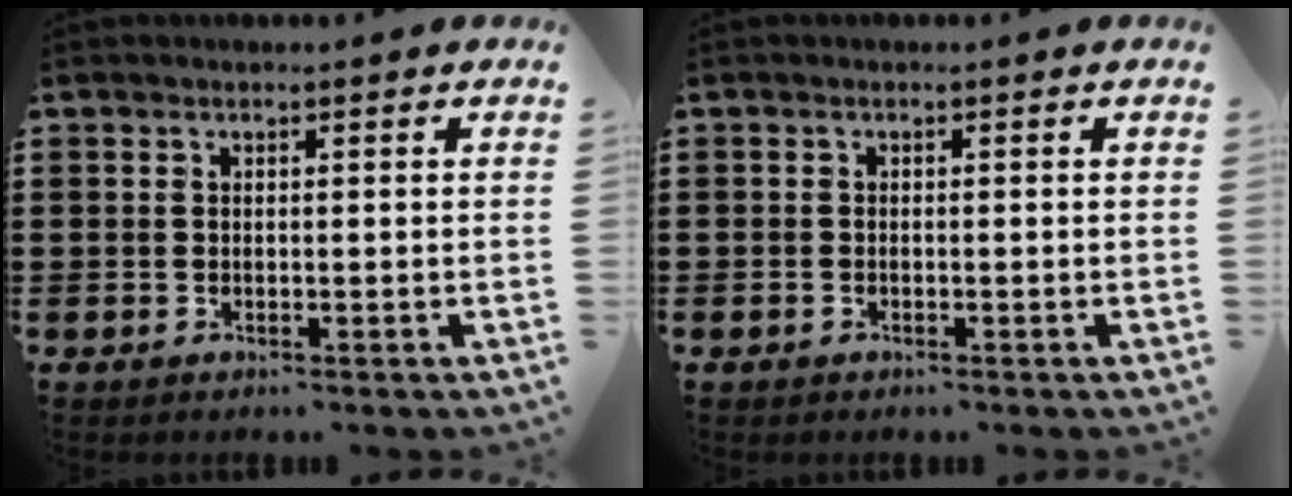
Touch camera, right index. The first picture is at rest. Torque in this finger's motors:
{"motor_torque": [0.10, 0.34, -0.01, 0.00]}